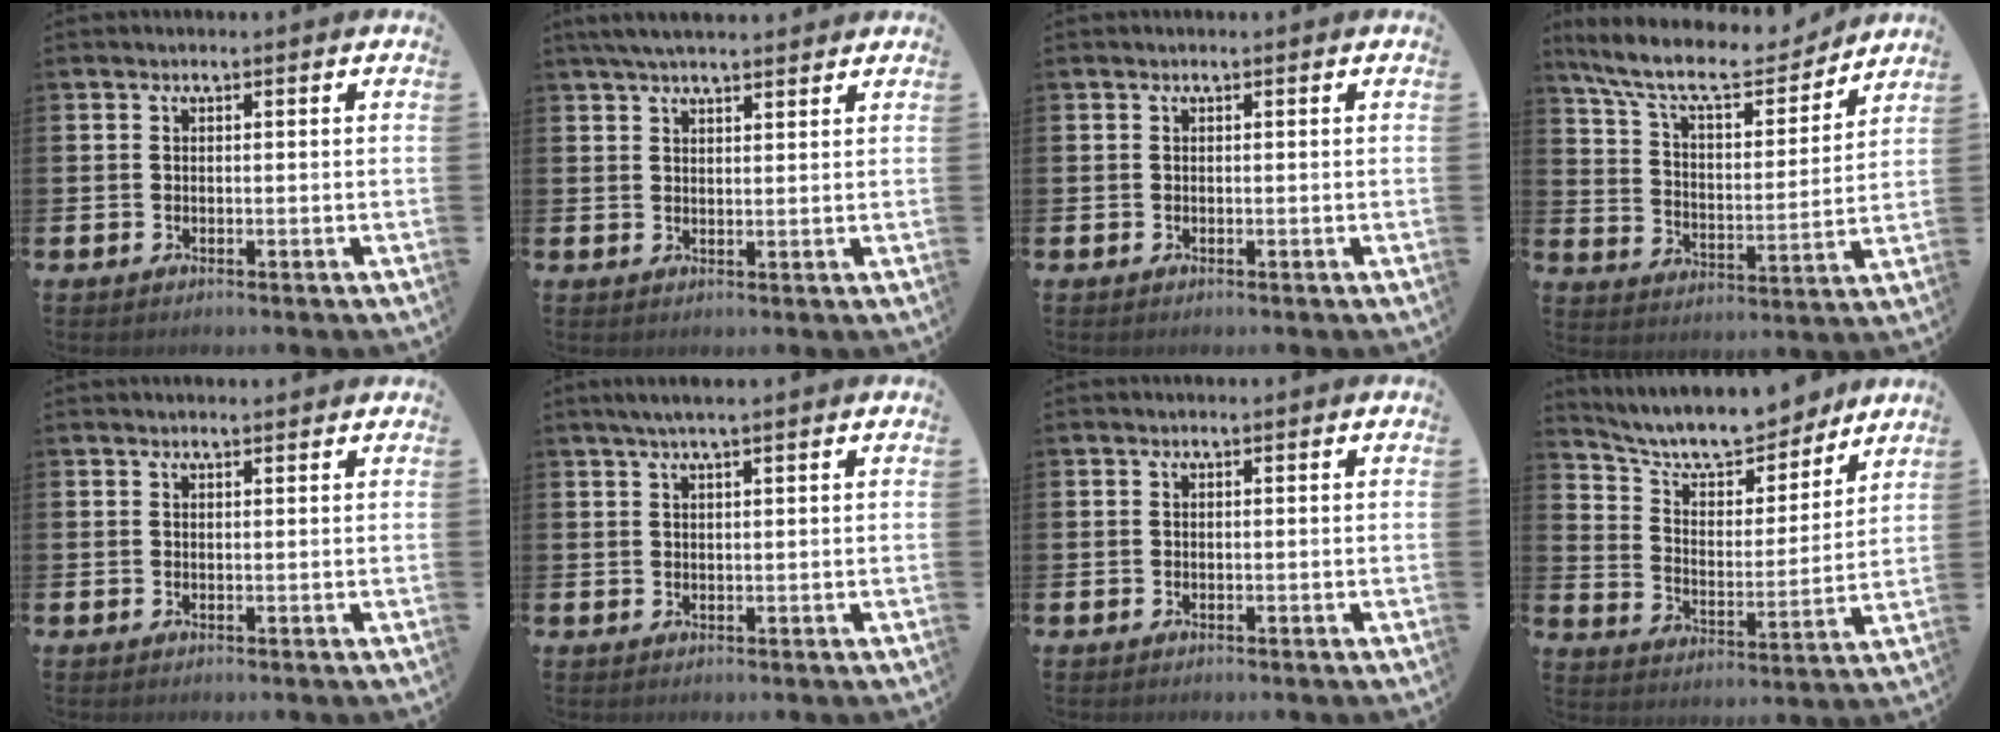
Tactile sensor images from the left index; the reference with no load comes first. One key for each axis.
{"total": 4.0, "fx": 3.6, "fy": 0.7, "fz": 1.7, "tx": -0.037, "ty": -0.008, "tz": 0.066}
{"total": 0.0}
{"total": 10.8, "fx": 9.6, "fy": 2.7, "fz": 4.2, "tx": -0.110, "ty": -0.064, "tz": 0.162}
{"total": 0.8, "fx": 0.8, "fy": 0.0, "fz": 0.2, "tx": 0.007, "ty": -0.005, "tz": 0.012}
{"total": 2.2, "fx": 1.6, "fy": 0.0, "fz": 1.5, "tx": -0.036, "ty": 0.006, "tz": 0.028}
{"total": 0.0}
{"total": 10.4, "fx": 9.6, "fy": 2.6, "fz": 3.0, "tx": -0.081, "ty": -0.071, "tz": 0.165}